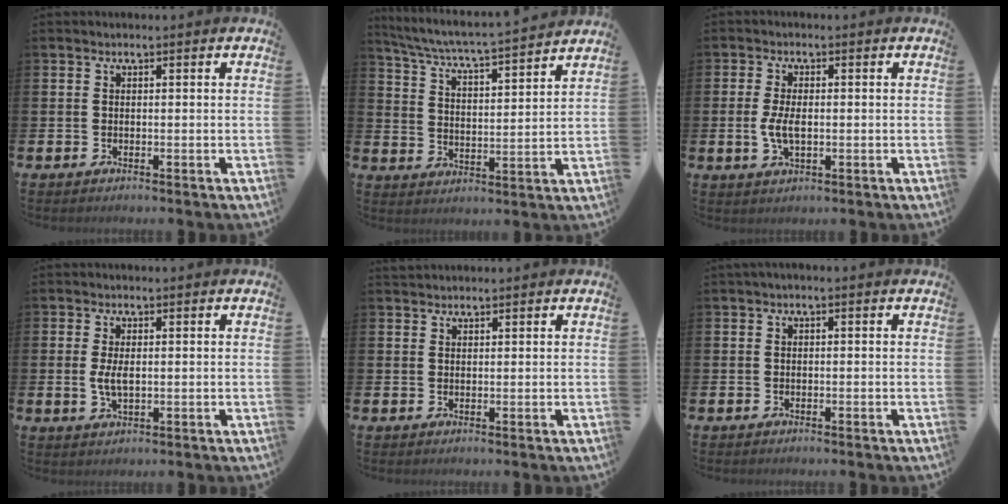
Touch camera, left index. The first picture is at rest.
{"total": 5.4, "force": [5.2, -0.1, 1.7], "torque": [-0.061, -0.047, 0.083]}
{"total": 3.7, "force": [-0.2, 1.7, 3.2], "torque": [-0.069, 0.003, -0.007]}
{"total": 2.8, "force": [0.2, 1.2, 2.6], "torque": [-0.050, 0.003, 0.002]}
{"total": 1.3, "force": [1.3, 0.4, 0.0], "torque": [0.007, 0.000, 0.023]}
{"total": 0.6, "force": [-0.3, 0.1, 0.5], "torque": [-0.016, 0.002, -0.004]}